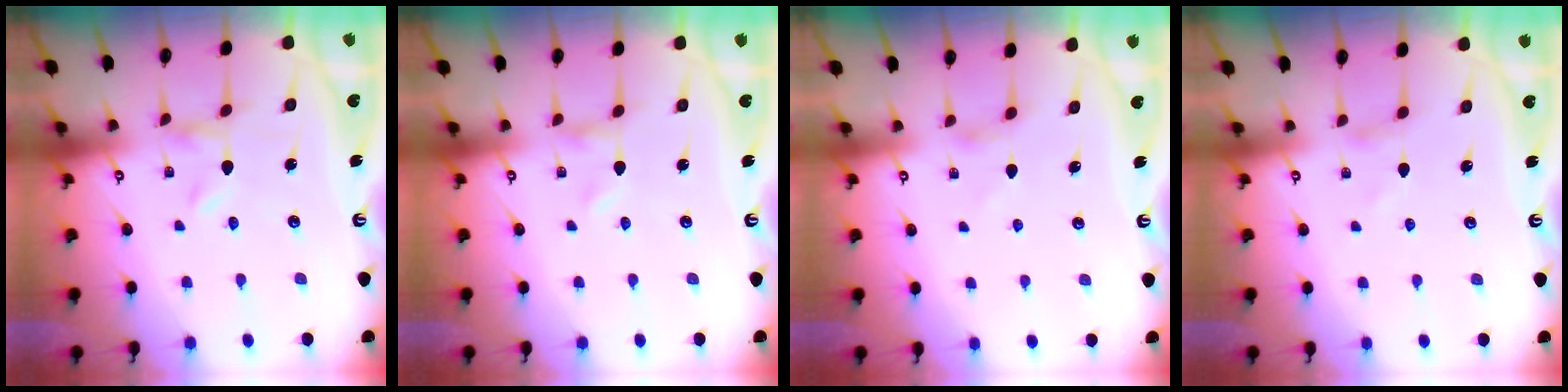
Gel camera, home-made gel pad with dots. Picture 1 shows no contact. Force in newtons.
{"total": 0.0}
{"total": 1.9, "press": 1.9, "slide": 0.4}
{"total": 0.0}